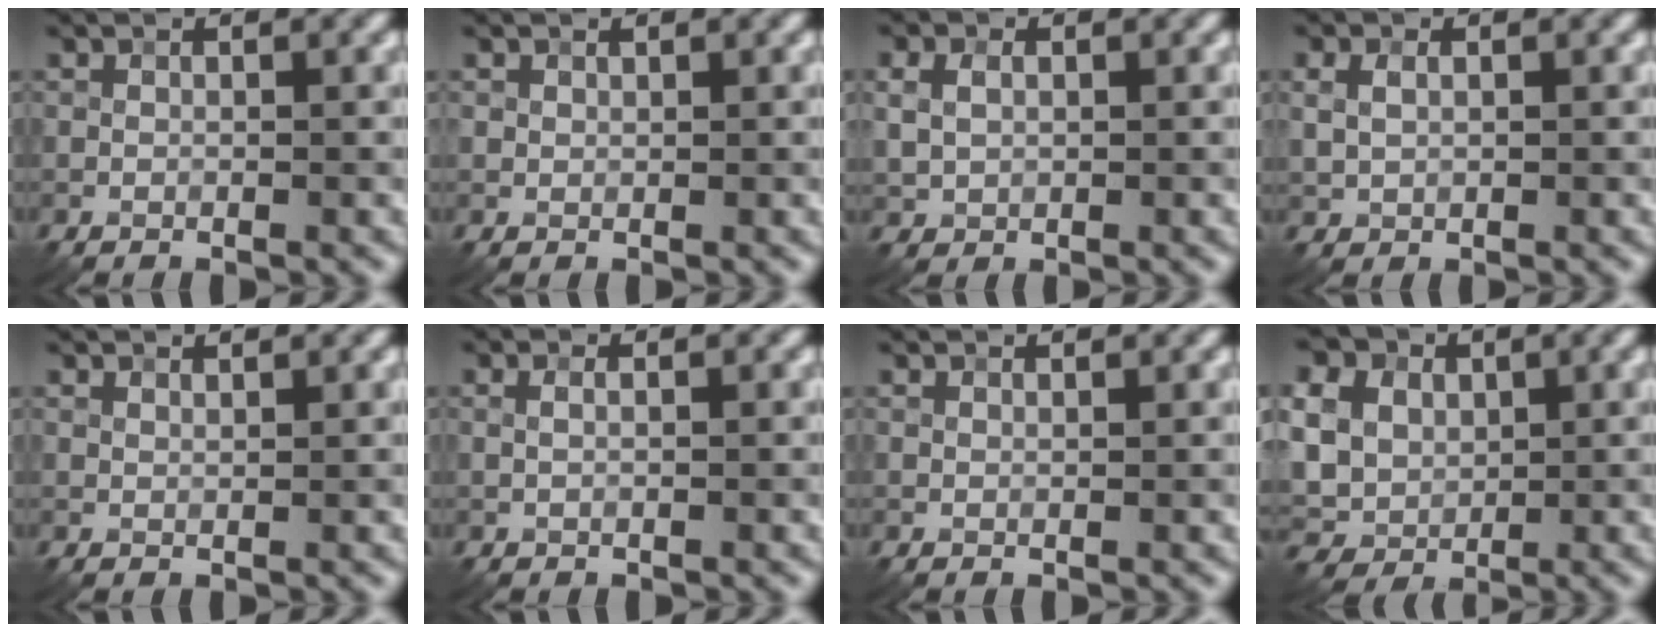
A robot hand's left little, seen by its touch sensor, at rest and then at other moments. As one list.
[{"total": 0.5, "force": [0.4, 0.3, 0.1], "torque": [0.001, 0.000, 0.009]}, {"total": 2.4, "force": [0.6, 1.8, 1.4], "torque": [-0.030, 0.003, 0.012]}, {"total": 1.9, "force": [0.6, 1.3, 1.2], "torque": [-0.028, 0.002, 0.013]}, {"total": 1.6, "force": [1.5, 0.2, 0.6], "torque": [-0.009, -0.004, 0.017]}, {"total": 0.9, "force": [0.4, 0.4, 0.8], "torque": [-0.004, -0.006, 0.002]}, {"total": 1.2, "force": [1.2, 0.1, 0.3], "torque": [-0.013, -0.001, 0.011]}, {"total": 16.4, "force": [5.4, 13.4, 7.6], "torque": [-0.196, 0.021, 0.081]}]